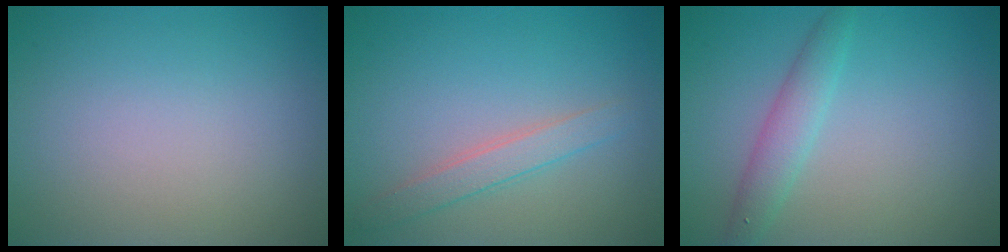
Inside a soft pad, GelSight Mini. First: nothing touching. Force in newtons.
{"total": 2.1, "press": 2.1, "slide": 0.0}
{"total": 2.5, "press": 2.5, "slide": 0.2}